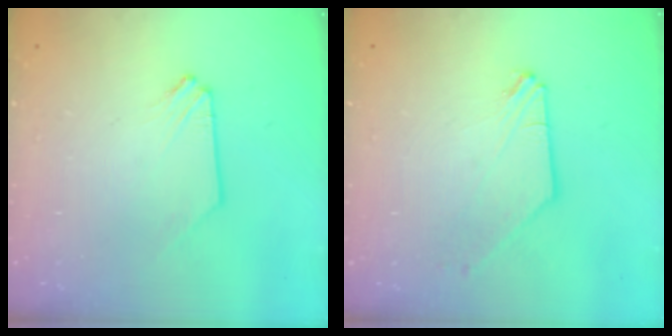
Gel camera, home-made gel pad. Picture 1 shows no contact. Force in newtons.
{"total": 0.0}